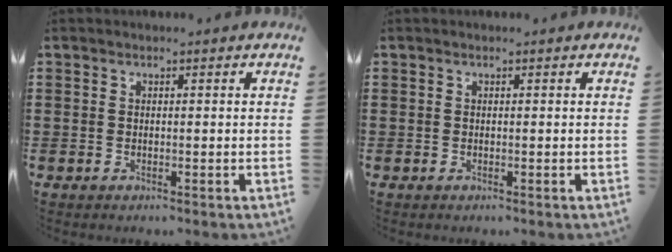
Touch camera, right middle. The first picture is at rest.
{"total": 0.0}